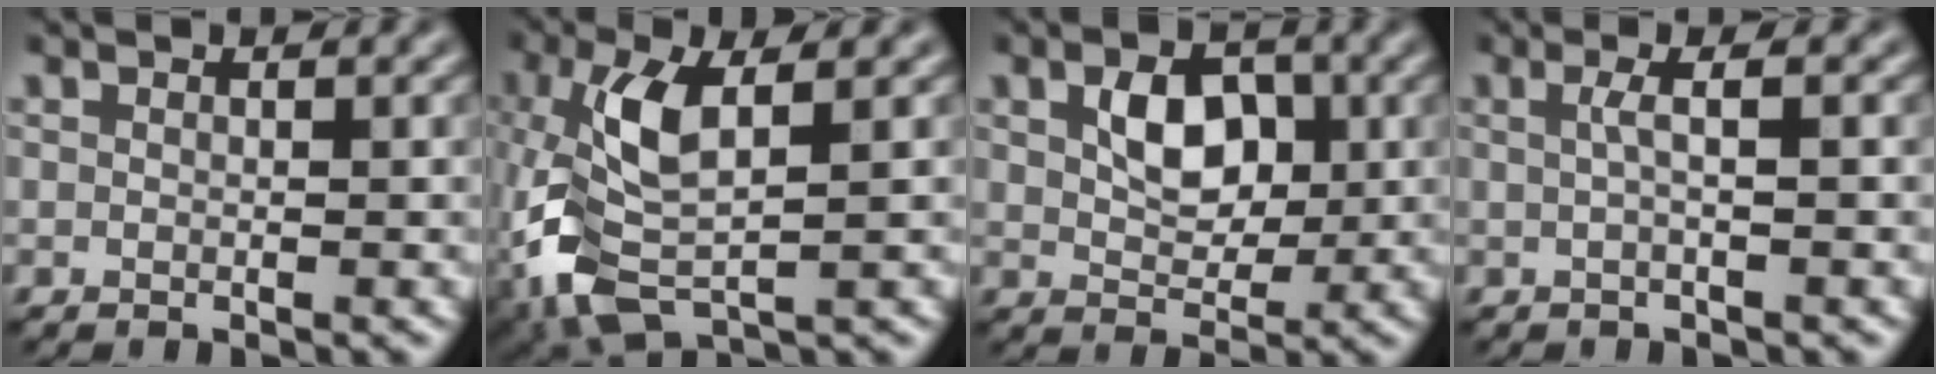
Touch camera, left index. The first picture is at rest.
{"total": 7.1, "force": [-1.4, 3.0, 6.2], "torque": [-0.157, 0.003, -0.032]}
{"total": 4.1, "force": [0.7, 2.8, 2.9], "torque": [-0.059, -0.002, 0.011]}
{"total": 1.7, "force": [0.0, 0.4, 1.7], "torque": [-0.037, 0.001, -0.005]}